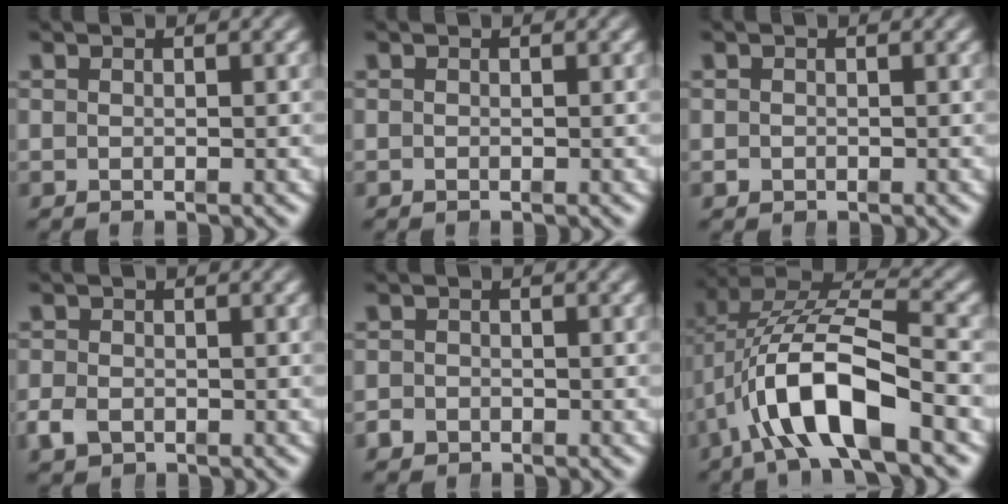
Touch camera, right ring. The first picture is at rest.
{"total": 0.0}
{"total": 0.7, "force": [-0.5, 0.5, 0.1], "torque": [-0.005, -0.011, -0.004]}
{"total": 2.1, "force": [-1.2, 1.5, 0.8], "torque": [-0.021, -0.014, -0.016]}
{"total": 1.7, "force": [-1.2, 1.2, 0.0], "torque": [-0.003, -0.015, -0.017]}
{"total": 8.0, "force": [-0.6, 4.5, 6.7], "torque": [-0.137, -0.024, -0.002]}